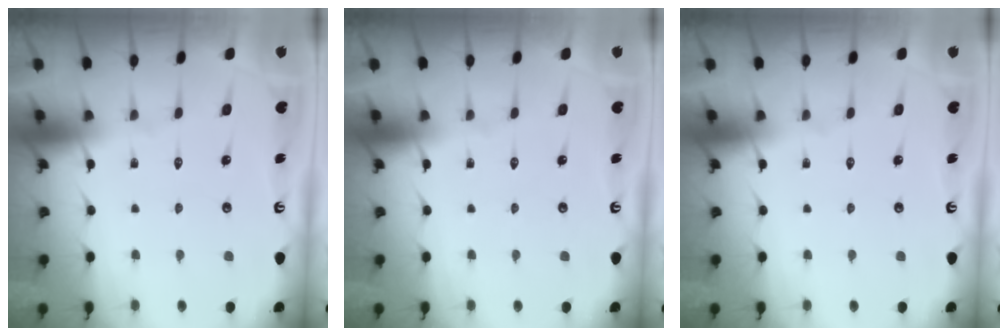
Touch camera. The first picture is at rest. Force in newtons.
{"total": 0.0}
{"total": 0.0}